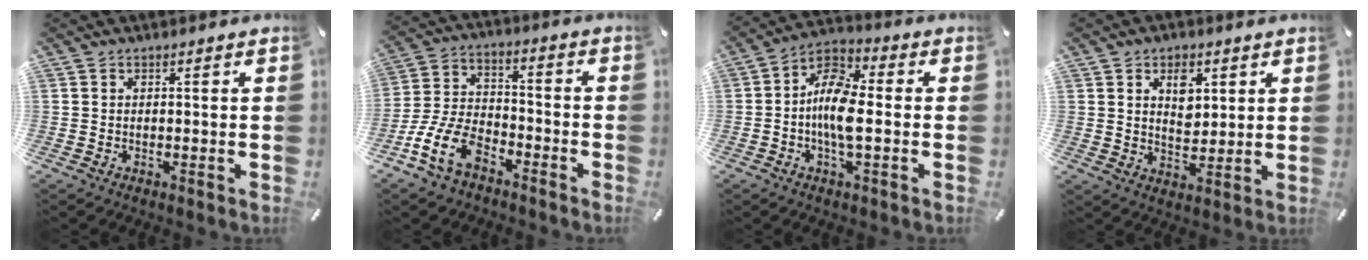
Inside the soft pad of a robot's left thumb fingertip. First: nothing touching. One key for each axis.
{"total": 12.6, "fx": -8.0, "fy": 7.1, "fz": 6.7, "tx": -0.139, "ty": 0.042, "tz": -0.151}
{"total": 10.6, "fx": -1.9, "fy": 5.0, "fz": 9.2, "tx": -0.185, "ty": 0.009, "tz": -0.033}
{"total": 6.3, "fx": 2.9, "fy": 4.6, "fz": 3.2, "tx": -0.026, "ty": -0.015, "tz": 0.045}